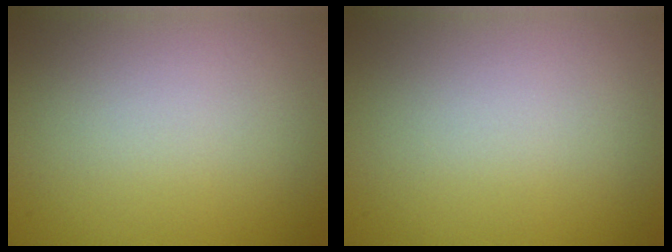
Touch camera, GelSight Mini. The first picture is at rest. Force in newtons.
{"total": 0.0}